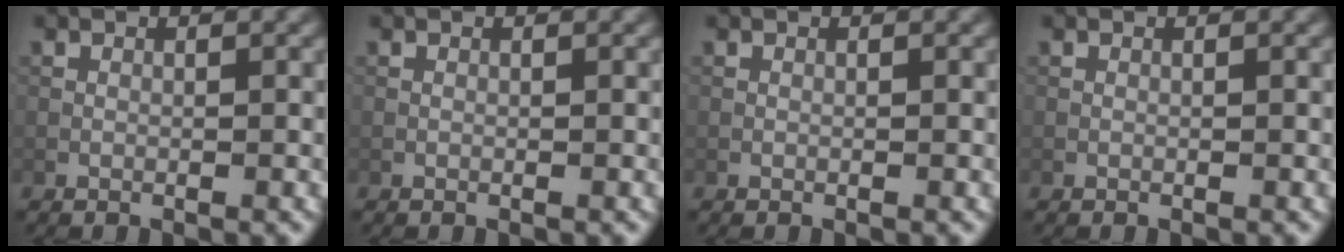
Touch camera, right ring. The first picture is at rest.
{"total": 0.0}
{"total": 0.0}
{"total": 0.0}